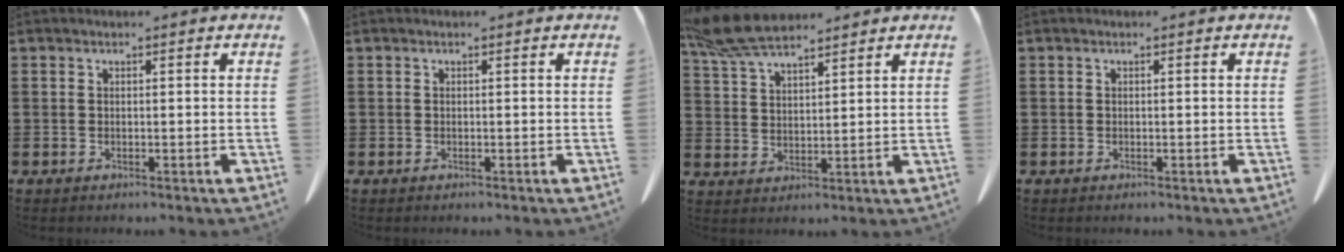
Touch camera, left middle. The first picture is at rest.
{"total": 0.0}
{"total": 8.1, "force": [6.8, 1.9, 4.0], "torque": [-0.099, -0.012, 0.130]}
{"total": 0.0}